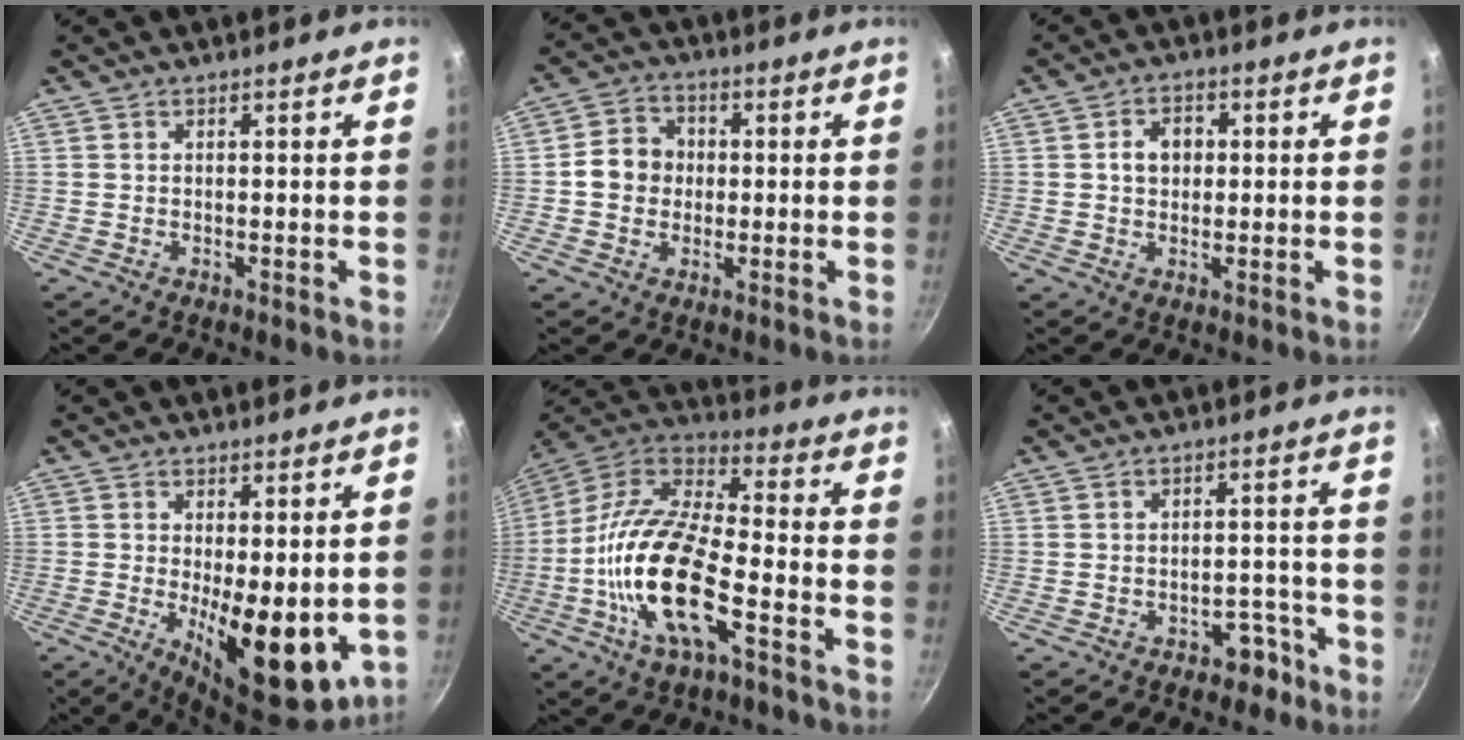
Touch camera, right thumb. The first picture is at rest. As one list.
[{"total": 7.4, "force": [-0.1, 6.5, 3.5], "torque": [-0.040, 0.018, -0.013]}, {"total": 4.8, "force": [0.6, 3.6, 3.0], "torque": [-0.035, 0.009, 0.007]}, {"total": 14.1, "force": [-2.3, 5.6, 12.7], "torque": [-0.175, -0.031, -0.016]}, {"total": 20.3, "force": [-6.3, 7.7, 17.6], "torque": [-0.352, 0.036, -0.119]}, {"total": 4.5, "force": [-3.0, 2.7, 1.9], "torque": [-0.009, 0.035, -0.040]}]